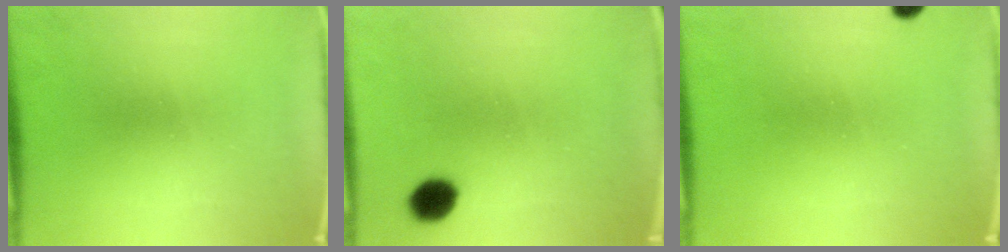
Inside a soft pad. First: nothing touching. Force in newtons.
{"total": 4.9}
{"total": 1.8}